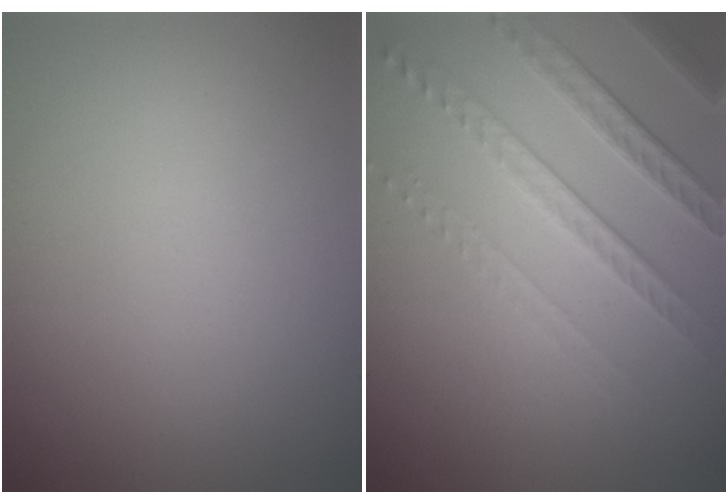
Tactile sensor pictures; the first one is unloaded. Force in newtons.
{"total": 4.6, "press": 3.1, "slide": 3.4}